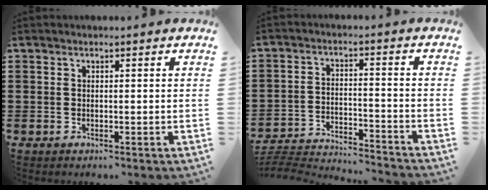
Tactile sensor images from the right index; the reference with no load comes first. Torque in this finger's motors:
{"motor_torque": [-1.77, 0.37, -1.05, -0.21]}